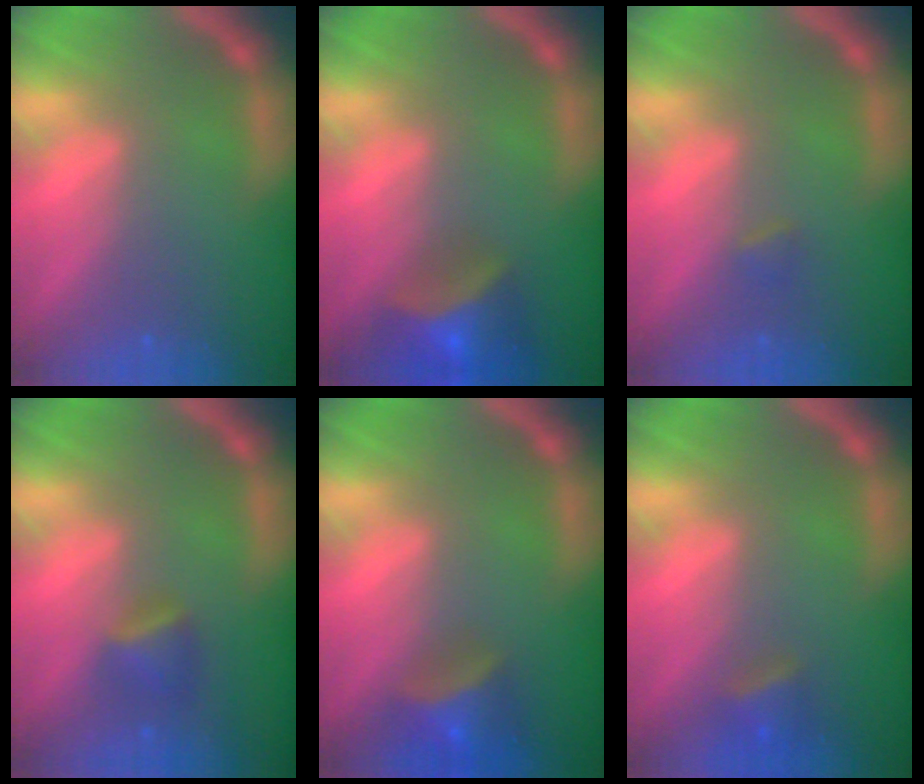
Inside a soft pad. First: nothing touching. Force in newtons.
{"total": 7.0}
{"total": 0.9}
{"total": 2.4}
{"total": 5.0}
{"total": 2.4}